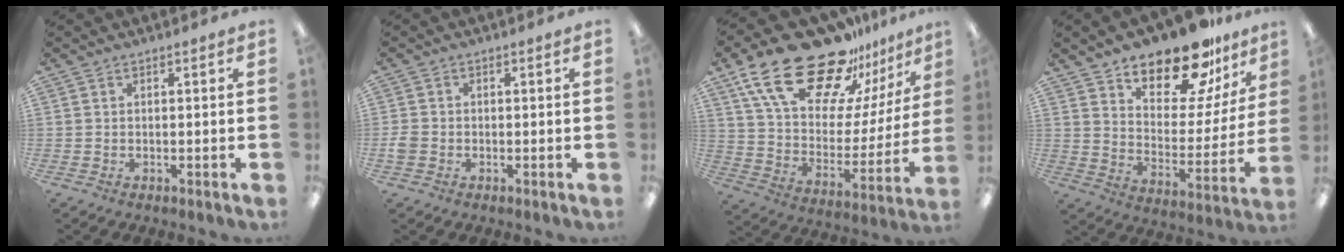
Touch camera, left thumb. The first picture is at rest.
{"total": 2.5, "force": [-0.7, 2.2, 1.1], "torque": [-0.016, 0.008, -0.014]}
{"total": 26.7, "force": [18.8, 12.4, 14.3], "torque": [-0.232, -0.115, 0.334]}
{"total": 17.8, "force": [15.1, 6.1, 7.2], "torque": [-0.127, -0.114, 0.263]}